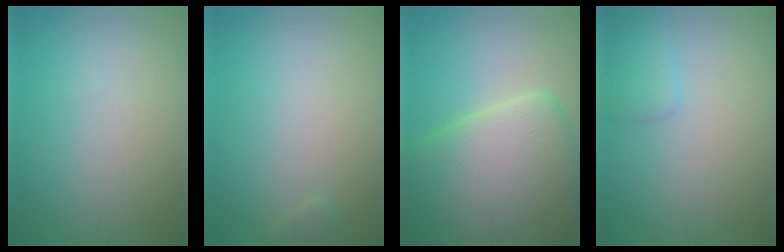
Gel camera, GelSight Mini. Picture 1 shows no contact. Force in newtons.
{"total": 0.6, "press": 0.6, "slide": 0.1}
{"total": 11.6, "press": 11.5, "slide": 0.9}
{"total": 1.6, "press": 1.6, "slide": 0.1}